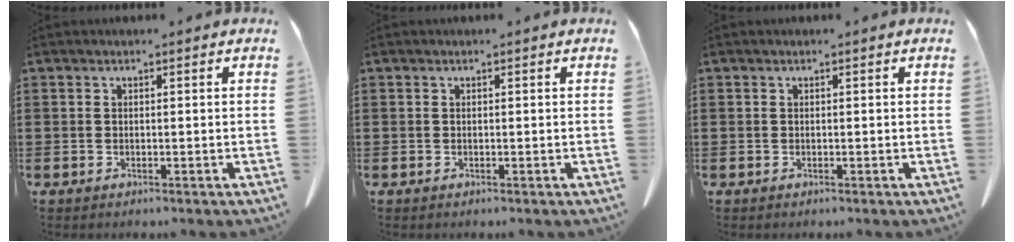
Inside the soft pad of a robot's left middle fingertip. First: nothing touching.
{"total": 0.0}
{"total": 0.0}